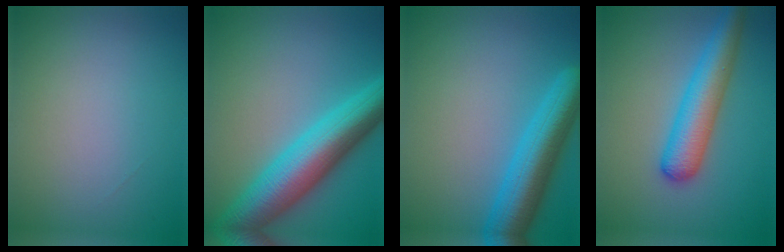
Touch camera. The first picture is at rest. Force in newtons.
{"total": 9.7, "press": 9.7, "slide": 0.1}
{"total": 7.0, "press": 7.0, "slide": 0.3}
{"total": 5.5, "press": 5.5, "slide": 0.2}